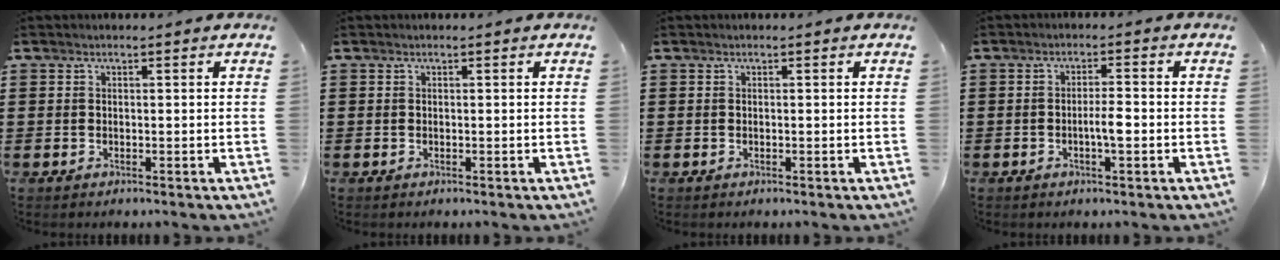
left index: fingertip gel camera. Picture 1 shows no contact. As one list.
[{"total": 0.0}, {"total": 0.0}, {"total": 3.2, "force": [-0.9, 0.7, 3.0], "torque": [-0.054, 0.004, -0.017]}]